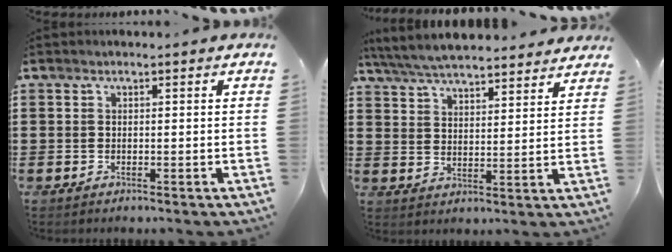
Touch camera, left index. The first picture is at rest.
{"total": 6.1, "force": [5.9, 0.4, 1.5], "torque": [-0.053, -0.027, 0.105]}